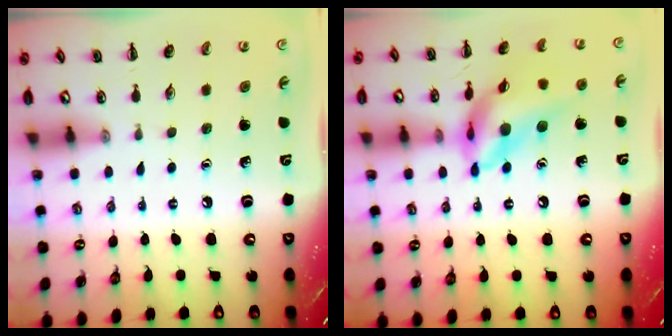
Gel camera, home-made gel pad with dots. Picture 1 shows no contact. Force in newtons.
{"total": 16.3, "press": 16.0, "slide": 3.5}